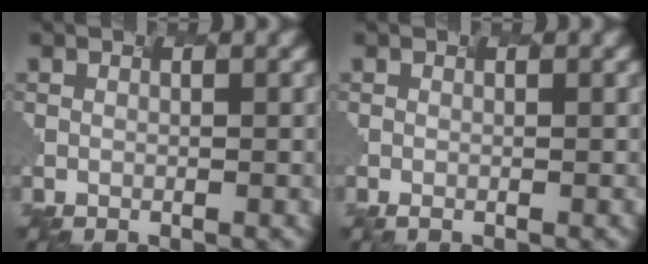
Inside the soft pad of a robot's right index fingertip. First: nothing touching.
{"total": 0.5, "force": [-0.4, -0.3, -0.1], "torque": [-0.005, -0.006, 0.007]}